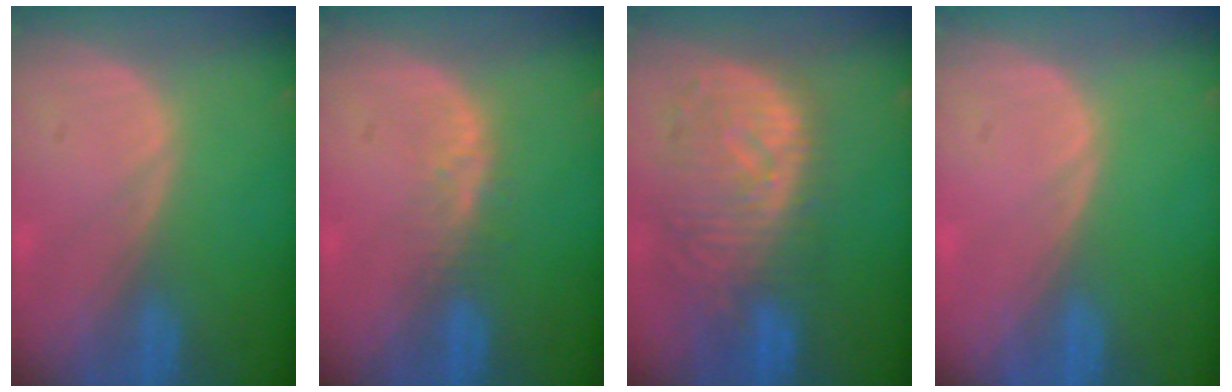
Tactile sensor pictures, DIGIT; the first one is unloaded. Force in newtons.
{"total": 2.5, "press": 2.4, "slide": 0.2}
{"total": 10.9, "press": 9.6, "slide": 5.1}
{"total": 0.0}